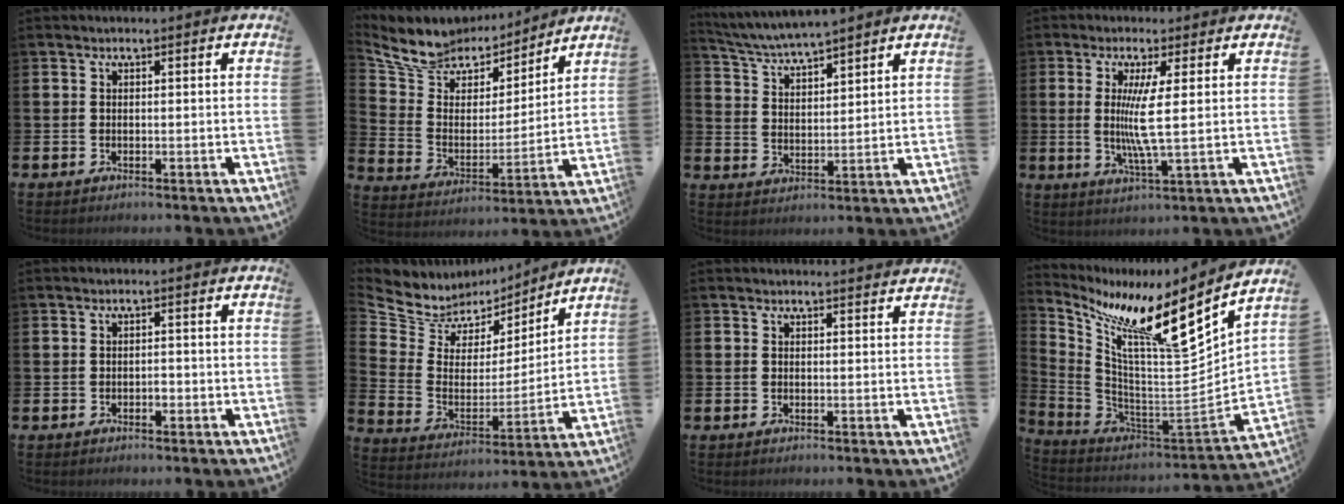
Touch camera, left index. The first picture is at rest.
{"total": 8.8, "force": [7.9, 3.7, 0.4], "torque": [-0.062, -0.063, 0.143]}
{"total": 5.3, "force": [5.3, 0.1, 0.8], "torque": [-0.040, -0.029, 0.096]}
{"total": 5.9, "force": [0.9, 0.0, 5.9], "torque": [-0.102, -0.013, 0.011]}
{"total": 1.0, "force": [-0.4, 0.6, 0.7], "torque": [-0.006, -0.004, -0.009]}
{"total": 6.8, "force": [5.8, 3.5, -0.3], "torque": [-0.042, -0.049, 0.102]}
{"total": 1.1, "force": [1.1, -0.1, -0.1], "torque": [0.016, -0.011, 0.018]}
{"total": 11.2, "force": [7.4, 0.3, 8.4], "torque": [-0.178, -0.069, 0.105]}